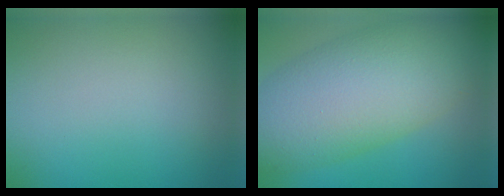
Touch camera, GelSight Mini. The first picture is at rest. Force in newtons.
{"total": 11.2, "press": 11.2, "slide": 0.5}